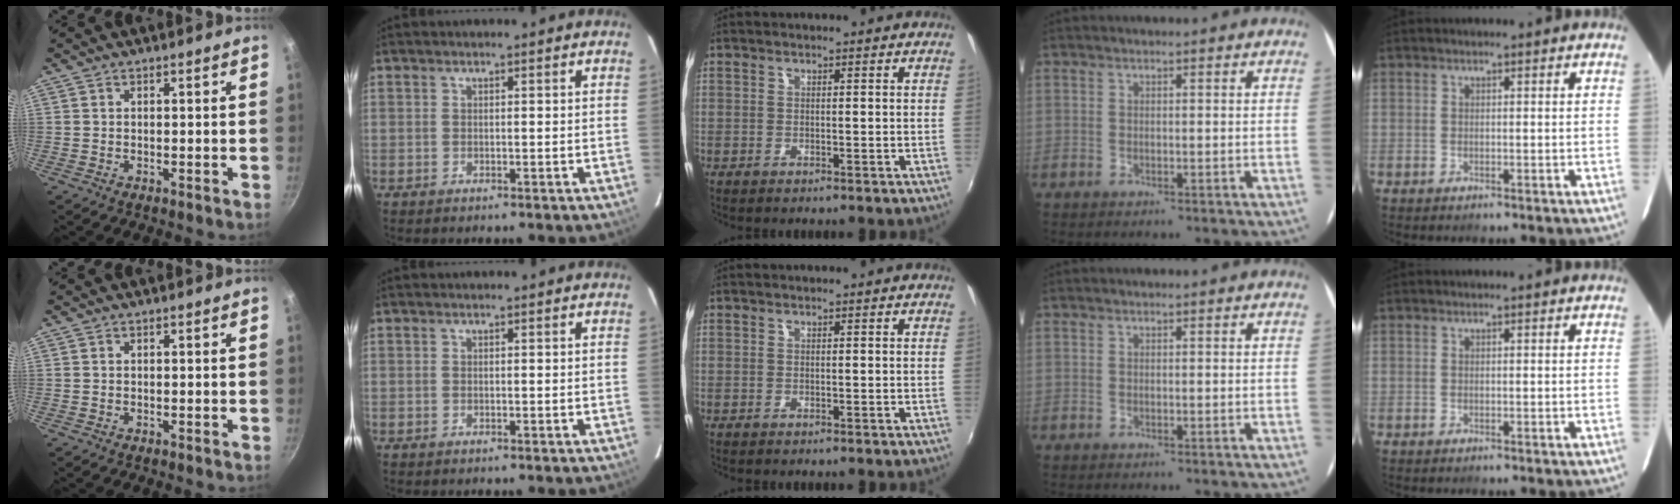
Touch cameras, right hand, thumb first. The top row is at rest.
{}